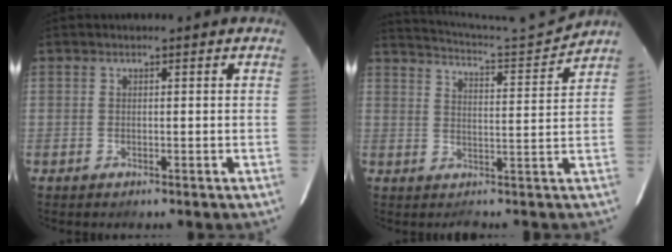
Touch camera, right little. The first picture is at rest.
{"total": 9.8, "force": [9.3, -2.9, 0.8], "torque": [-0.032, -0.023, 0.133]}